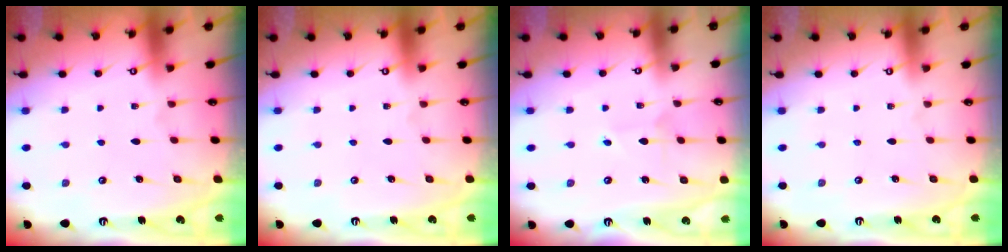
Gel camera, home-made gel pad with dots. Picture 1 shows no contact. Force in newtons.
{"total": 0.0}
{"total": 2.6, "press": 2.6, "slide": 0.2}
{"total": 0.0}